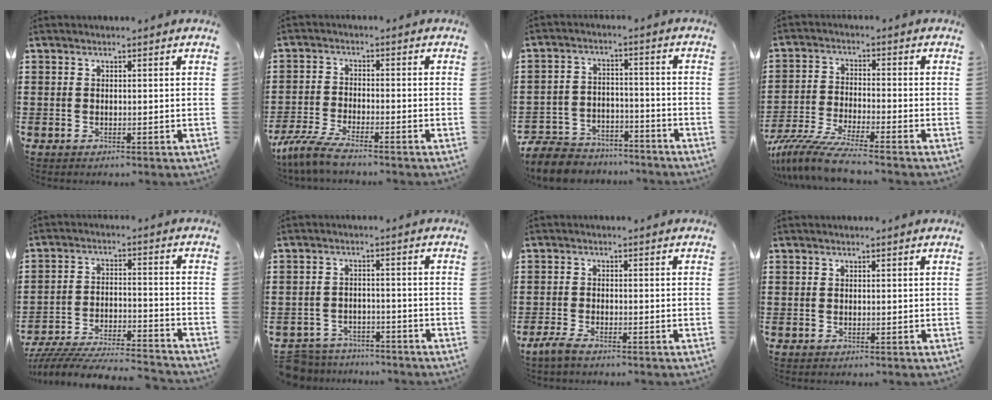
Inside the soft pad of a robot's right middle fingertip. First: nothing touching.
{"total": 5.0, "force": [-4.5, 0.3, 2.2], "torque": [-0.066, -0.014, -0.093]}
{"total": 7.6, "force": [-7.2, 2.0, 1.1], "torque": [-0.034, 0.016, -0.145]}
{"total": 7.4, "force": [-6.7, 0.1, 3.1], "torque": [-0.078, -0.010, -0.134]}
{"total": 7.0, "force": [-6.7, 0.6, 1.8], "torque": [-0.034, 0.006, -0.133]}
{"total": 4.8, "force": [-4.7, 1.0, -0.1], "torque": [-0.015, 0.008, -0.103]}
{"total": 2.5, "force": [-2.0, 0.5, 1.4], "torque": [-0.039, 0.001, -0.044]}
{"total": 0.0}